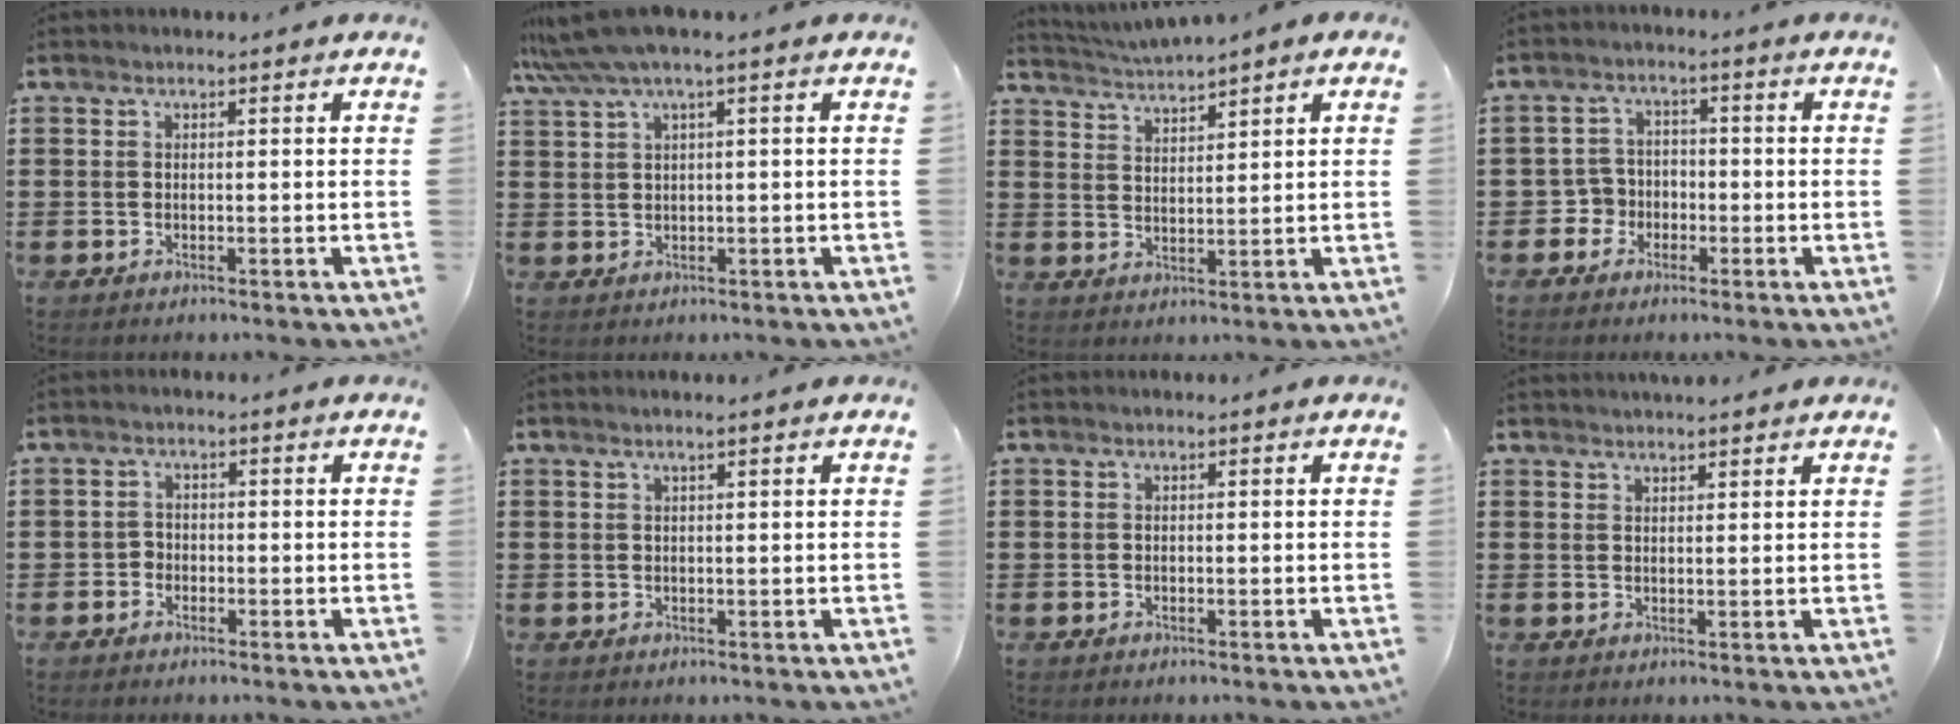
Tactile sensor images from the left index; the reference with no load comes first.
{"total": 4.2, "force": [1.9, 0.1, 3.7], "torque": [-0.088, -0.007, 0.029]}
{"total": 2.4, "force": [2.4, -0.3, 0.3], "torque": [-0.016, -0.011, 0.041]}
{"total": 3.6, "force": [-1.8, 3.0, 0.8], "torque": [-0.035, 0.005, -0.042]}
{"total": 1.5, "force": [-0.9, 1.1, 0.2], "torque": [-0.010, 0.004, -0.022]}
{"total": 1.0, "force": [0.6, -0.2, 0.8], "torque": [-0.013, -0.002, 0.011]}
{"total": 0.0}
{"total": 2.1, "force": [2.1, 0.1, 0.3], "torque": [-0.009, 0.001, 0.040]}